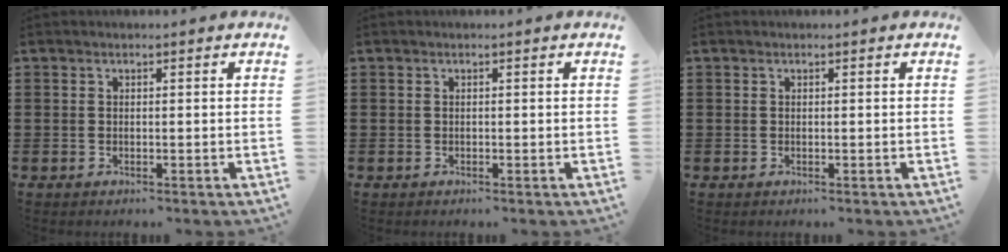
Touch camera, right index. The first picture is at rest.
{"total": 0.0}
{"total": 0.0}